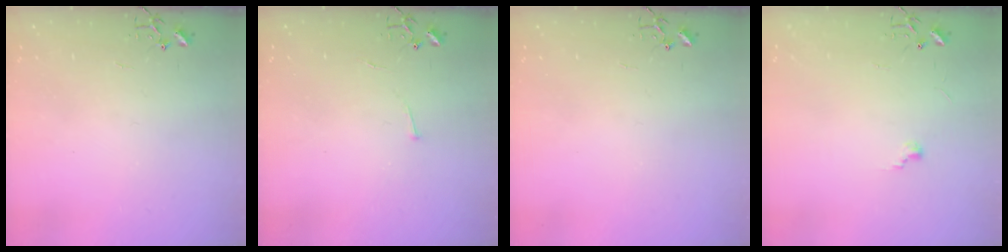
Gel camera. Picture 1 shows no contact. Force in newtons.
{"total": 2.9, "press": 2.9, "slide": 0.4}
{"total": 0.0}
{"total": 4.1, "press": 4.1, "slide": 0.5}